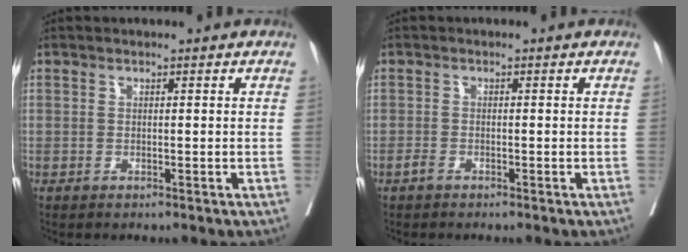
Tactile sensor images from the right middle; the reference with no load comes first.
{"total": 0.9, "force": [-0.7, 0.3, 0.4], "torque": [-0.011, 0.000, -0.013]}